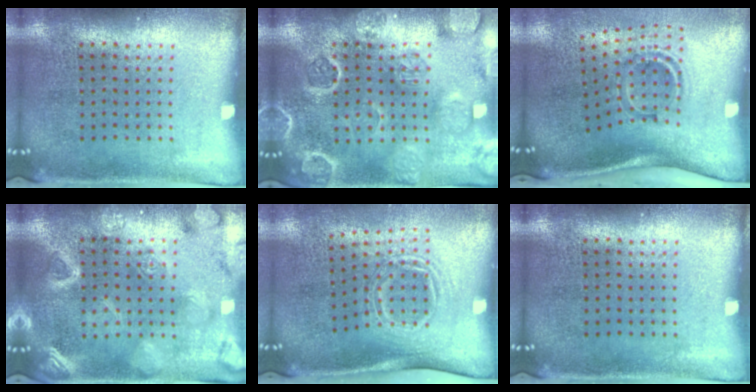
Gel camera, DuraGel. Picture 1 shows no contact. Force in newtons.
{"total": 3.3, "press": 3.1, "slide": 1.0}
{"total": 2.0, "press": 1.2, "slide": 1.7}
{"total": 3.0, "press": 3.0, "slide": 0.2}
{"total": 1.7, "press": 1.2, "slide": 1.2}
{"total": 0.0}